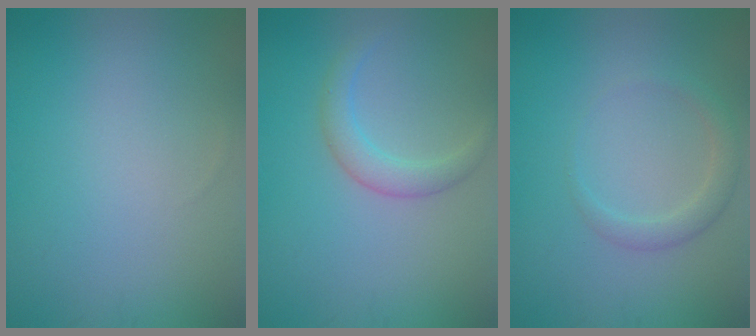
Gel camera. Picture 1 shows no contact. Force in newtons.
{"total": 2.4, "press": 2.4, "slide": 0.1}
{"total": 1.9, "press": 1.9, "slide": 0.2}